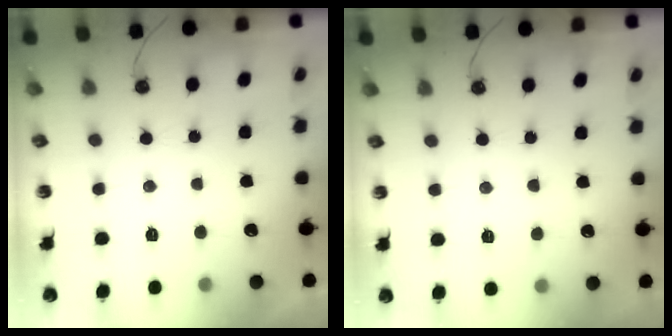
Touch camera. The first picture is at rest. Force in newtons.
{"total": 3.2, "press": 3.1, "slide": 0.4}